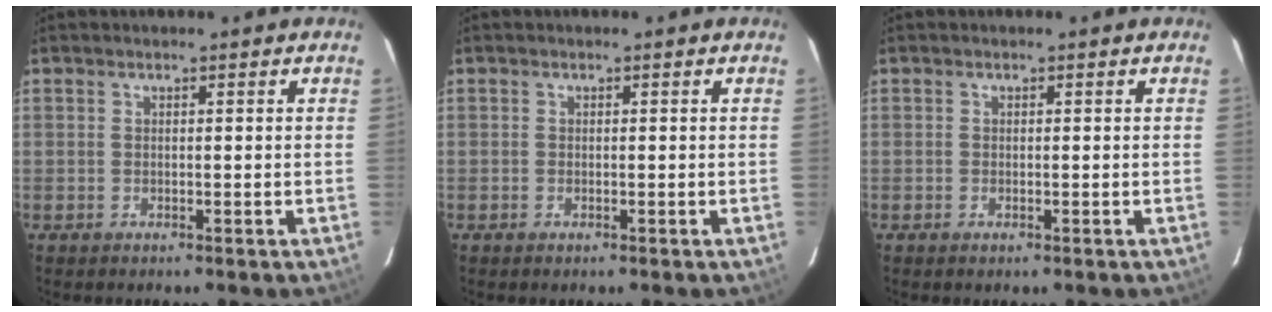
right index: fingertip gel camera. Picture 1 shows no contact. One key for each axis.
{"total": 0.5, "fx": -0.3, "fy": 0.3, "fz": 0.3, "tx": -0.005, "ty": -0.001, "tz": -0.007}
{"total": 0.7, "fx": -0.4, "fy": 0.4, "fz": 0.4, "tx": -0.007, "ty": -0.002, "tz": -0.007}